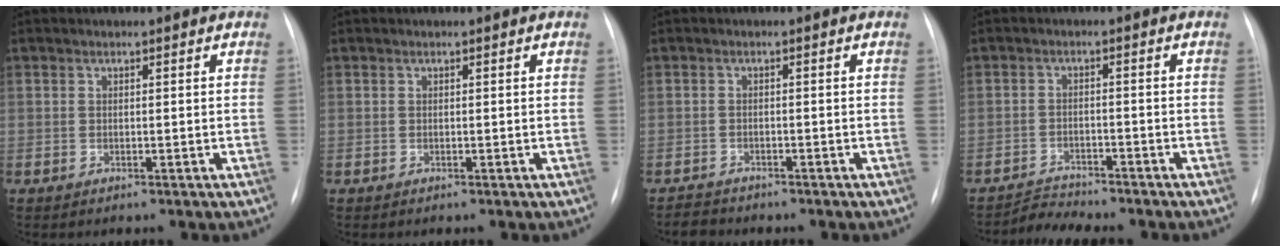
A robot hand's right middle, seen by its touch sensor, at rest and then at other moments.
{"total": 0.0}
{"total": 1.9, "force": [-1.8, 0.5, -0.3], "torque": [0.005, -0.007, -0.030]}
{"total": 3.3, "force": [-3.2, -0.2, -0.6], "torque": [0.010, -0.012, -0.054]}